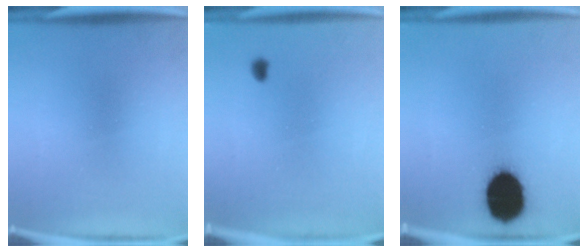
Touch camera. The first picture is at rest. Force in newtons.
{"total": 1.0}
{"total": 16.1}